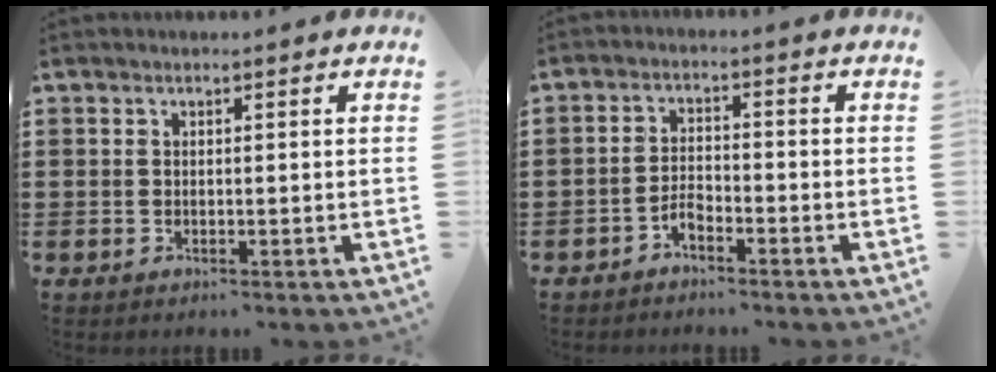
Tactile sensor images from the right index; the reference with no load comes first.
{"total": 2.5, "force": [-2.2, 0.8, 1.0], "torque": [-0.024, 0.007, -0.044]}